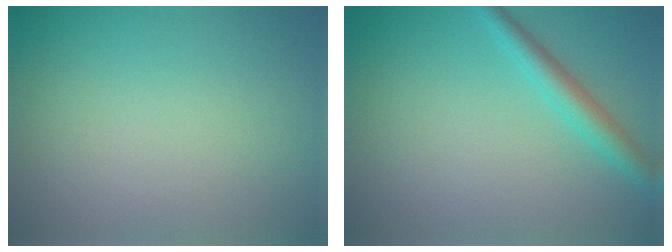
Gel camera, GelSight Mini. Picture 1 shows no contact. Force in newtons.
{"total": 2.6, "press": 2.5, "slide": 0.1}